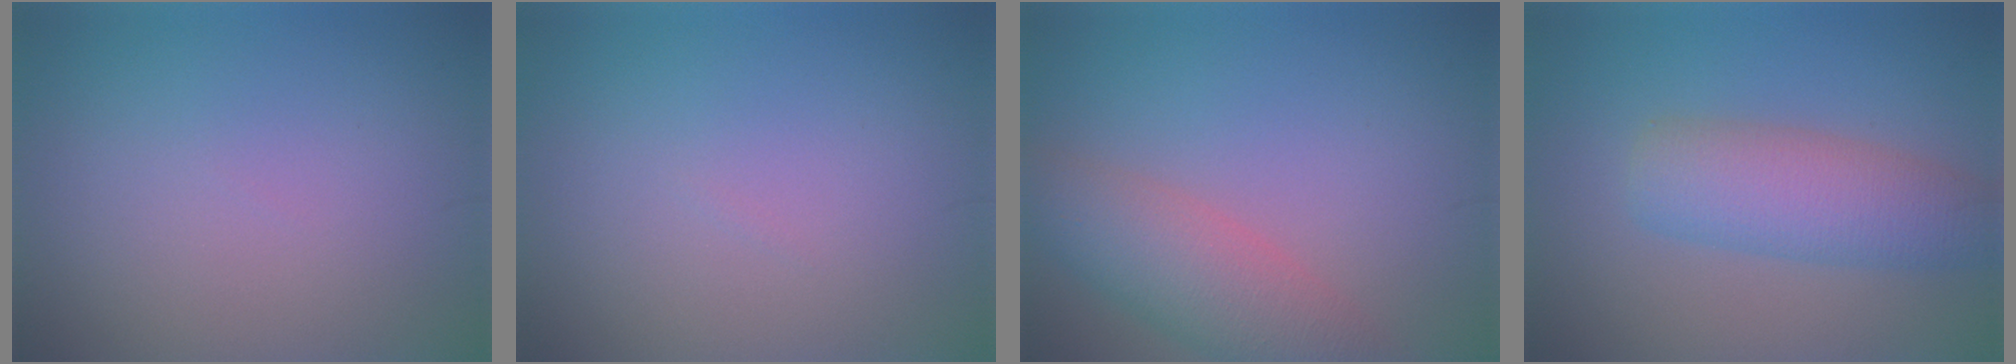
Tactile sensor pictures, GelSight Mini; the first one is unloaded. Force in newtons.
{"total": 0.0}
{"total": 5.5, "press": 5.5, "slide": 0.3}
{"total": 5.5, "press": 5.5, "slide": 0.2}